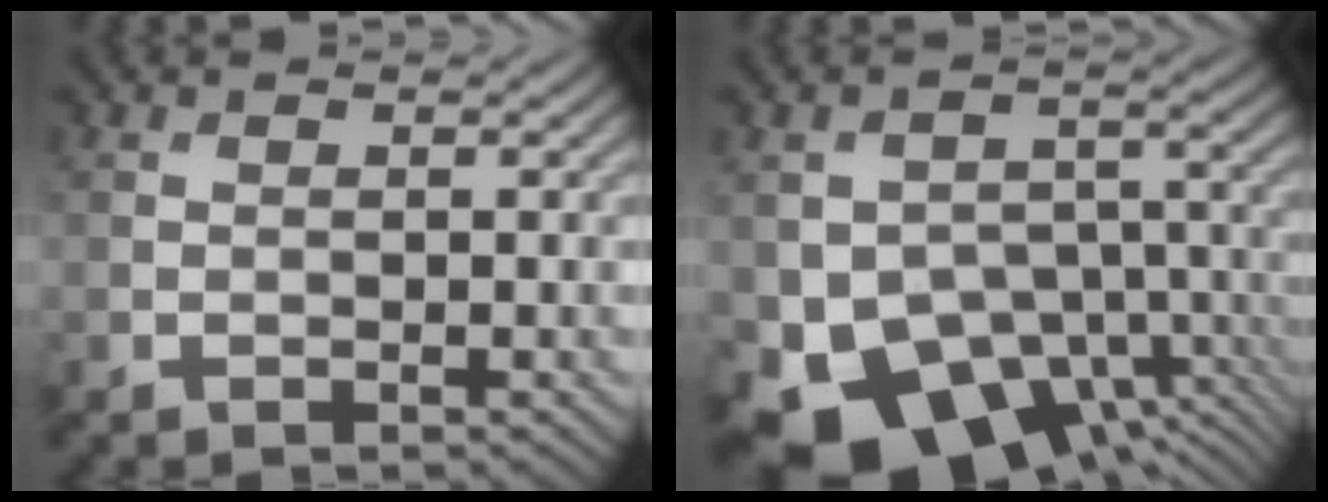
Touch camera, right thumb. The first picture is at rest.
{"total": 13.2, "force": [-7.4, 8.1, 7.3], "torque": [-0.129, -0.029, -0.125]}